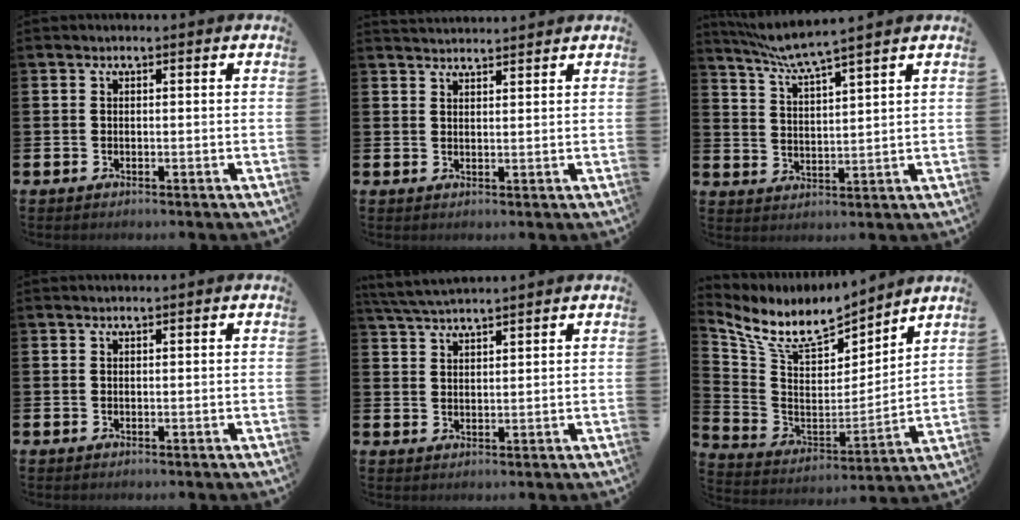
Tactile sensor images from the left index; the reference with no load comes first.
{"total": 2.4, "force": [2.4, 0.2, 0.1], "torque": [0.004, -0.015, 0.042]}
{"total": 5.2, "force": [4.8, -0.6, 1.7], "torque": [-0.050, -0.030, 0.082]}
{"total": 0.0}
{"total": 3.8, "force": [3.7, 0.0, 1.0], "torque": [-0.032, -0.013, 0.069]}
{"total": 9.6, "force": [8.5, 3.2, 3.3], "torque": [-0.108, -0.057, 0.151]}